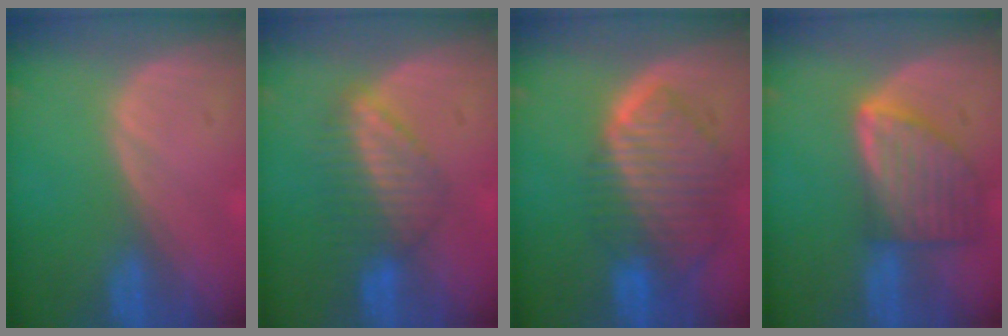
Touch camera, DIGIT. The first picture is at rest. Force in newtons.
{"total": 6.5, "press": 5.9, "slide": 2.7}
{"total": 10.0, "press": 8.5, "slide": 5.2}
{"total": 8.2, "press": 7.3, "slide": 3.7}